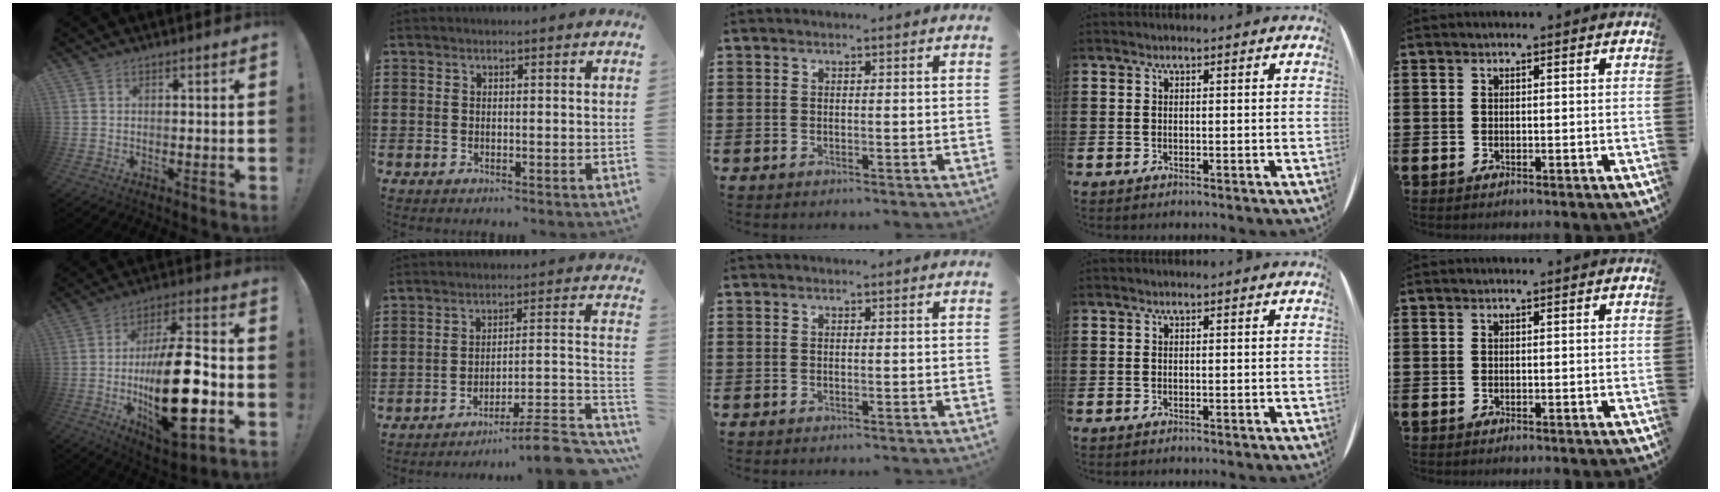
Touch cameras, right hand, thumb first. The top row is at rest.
{"thumb": {"total": 26.7, "force": [-4.3, 10.3, 24.2], "torque": [-0.428, 0.011, -0.062]}, "index": {"total": 8.2, "force": [-6.8, -0.1, 4.5], "torque": [-0.063, -0.007, -0.132]}}